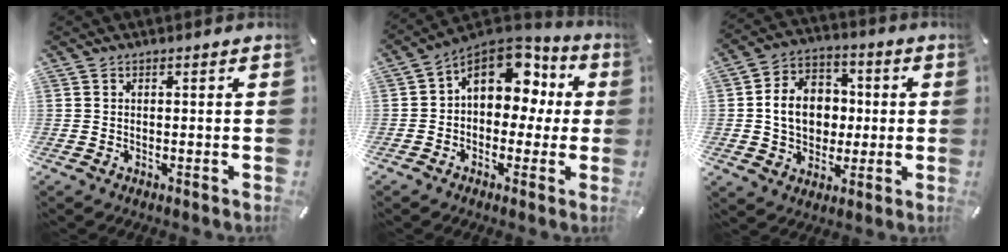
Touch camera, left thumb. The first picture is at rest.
{"total": 13.2, "force": [4.2, 9.5, 8.1], "torque": [-0.110, -0.023, 0.076]}
{"total": 11.3, "force": [-0.1, 9.7, 5.8], "torque": [-0.118, 0.018, 0.001]}